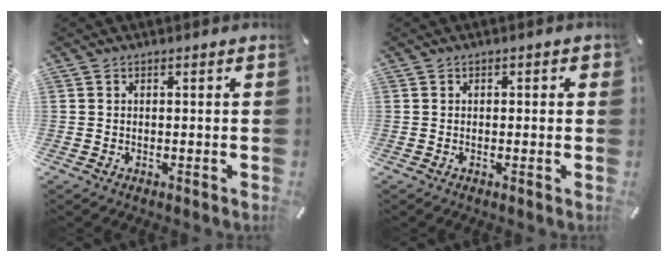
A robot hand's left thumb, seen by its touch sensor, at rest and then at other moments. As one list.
[{"total": 0.8, "force": [-0.1, 0.7, 0.4], "torque": [-0.006, 0.005, -0.003]}]